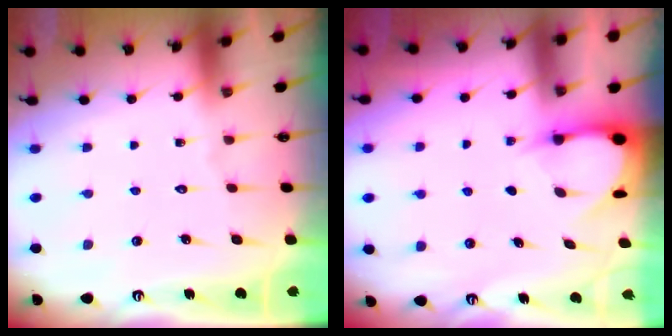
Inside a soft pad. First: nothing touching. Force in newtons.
{"total": 3.5, "press": 3.5, "slide": 0.4}